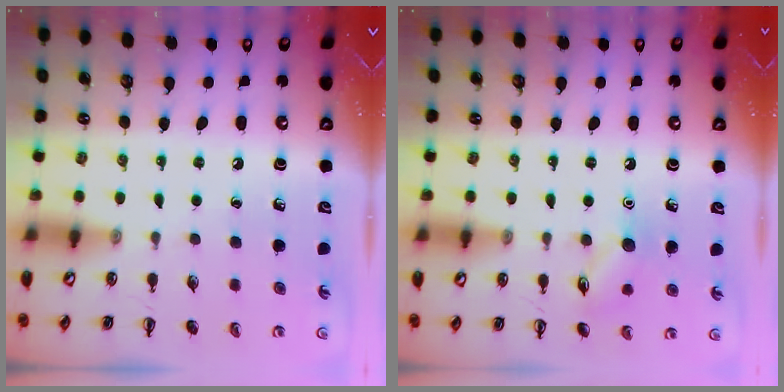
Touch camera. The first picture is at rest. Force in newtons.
{"total": 8.2, "press": 8.2, "slide": 0.7}